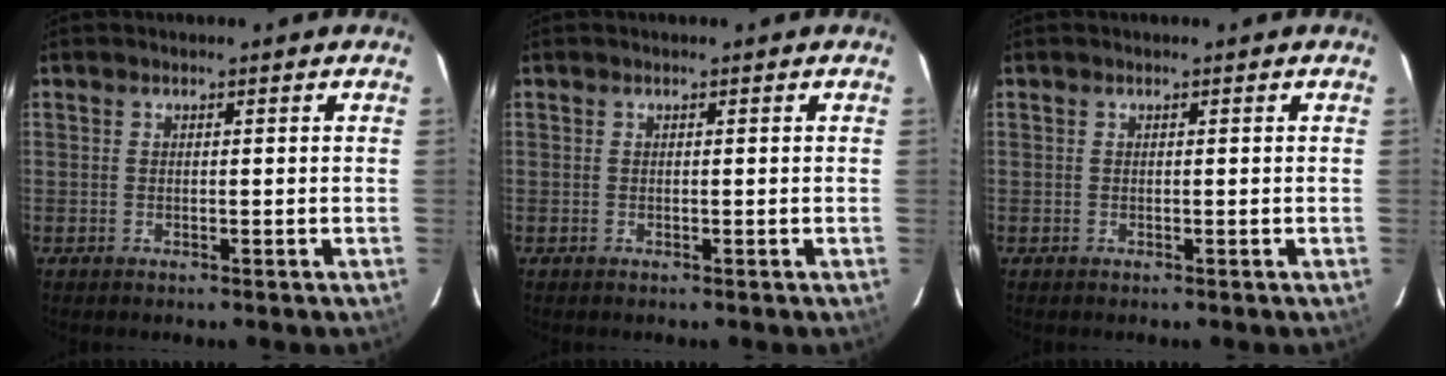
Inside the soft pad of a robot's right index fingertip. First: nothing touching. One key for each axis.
{"total": 0.0}
{"total": 0.0}